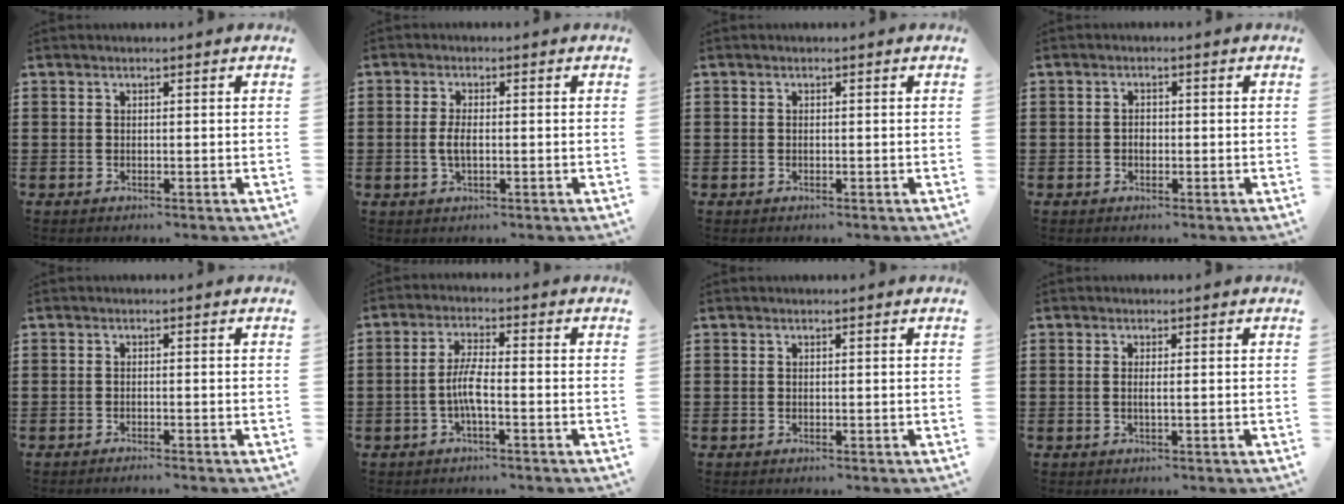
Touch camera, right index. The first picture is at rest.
{"total": 2.7, "force": [-0.3, 1.0, 2.5], "torque": [-0.063, -0.006, -0.009]}
{"total": 0.0}
{"total": 1.4, "force": [-0.2, 0.9, 1.0], "torque": [-0.022, 0.004, -0.005]}
{"total": 0.8, "force": [-0.7, -0.3, 0.1], "torque": [-0.001, 0.002, -0.013]}
{"total": 4.6, "force": [-1.4, 0.9, 4.3], "torque": [-0.099, -0.004, -0.033]}
{"total": 0.0}
{"total": 1.1, "force": [0.1, -0.2, 1.1], "torque": [-0.019, -0.002, 0.003]}